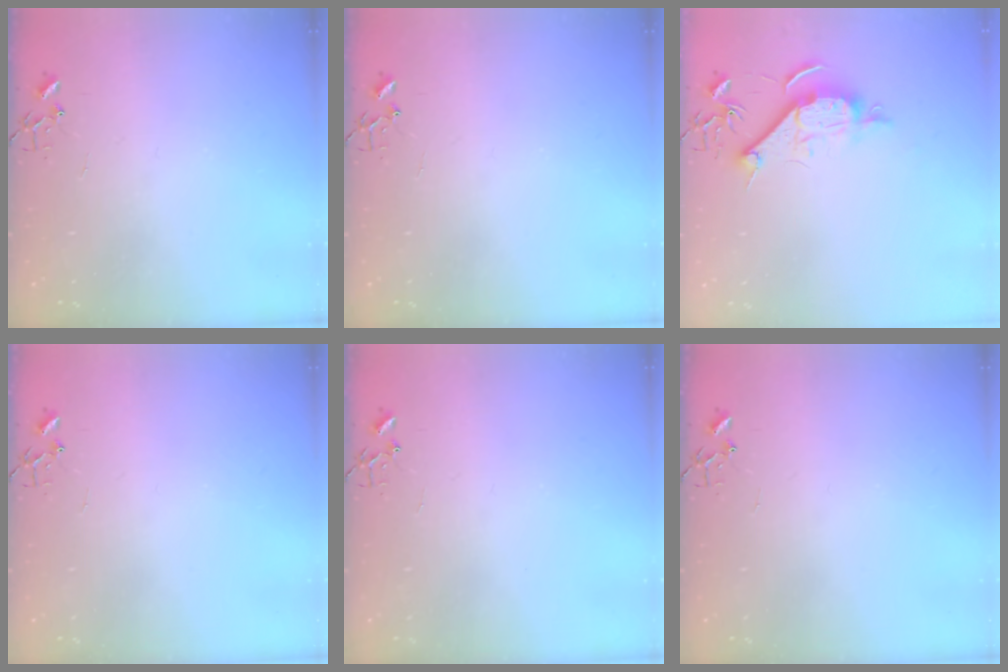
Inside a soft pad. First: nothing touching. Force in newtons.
{"total": 0.0}
{"total": 9.5, "press": 9.5, "slide": 0.9}
{"total": 0.0}
{"total": 0.0}
{"total": 0.0}